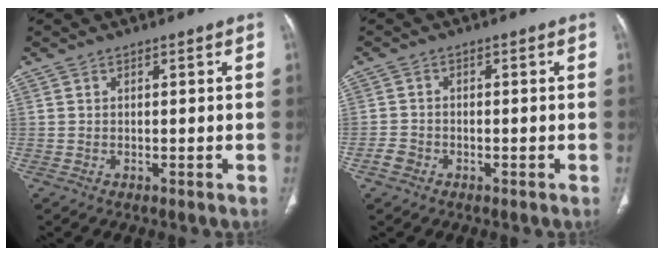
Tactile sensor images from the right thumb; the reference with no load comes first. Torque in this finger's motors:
{"motor_torque": [-0.06, -0.18, -0.24, 0.01, 0.02]}